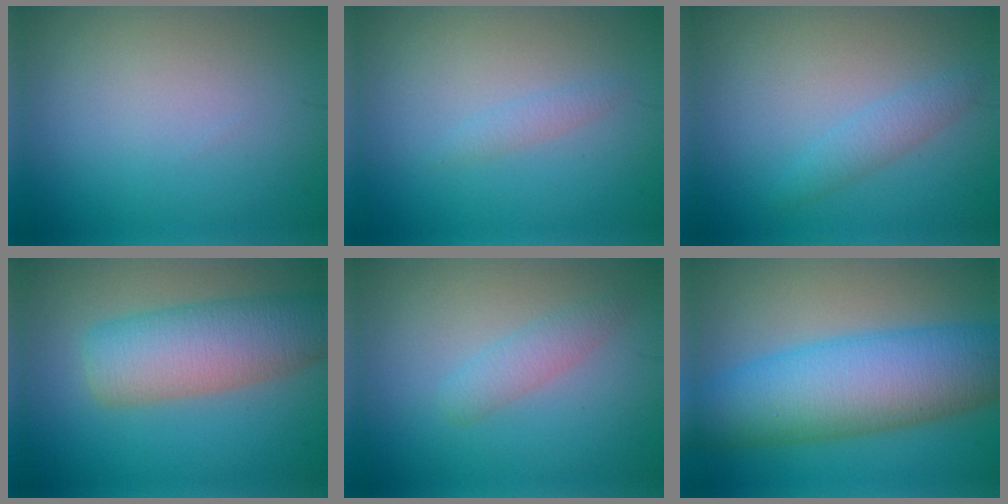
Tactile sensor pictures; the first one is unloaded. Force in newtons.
{"total": 0.9, "press": 0.9, "slide": 0.1}
{"total": 1.7, "press": 1.7, "slide": 0.1}
{"total": 7.1, "press": 7.1, "slide": 0.4}
{"total": 1.9, "press": 1.9, "slide": 0.0}
{"total": 10.2, "press": 10.2, "slide": 0.1}